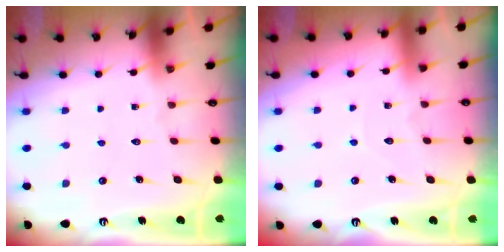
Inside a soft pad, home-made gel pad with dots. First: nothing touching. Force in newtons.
{"total": 2.9, "press": 2.9, "slide": 0.2}